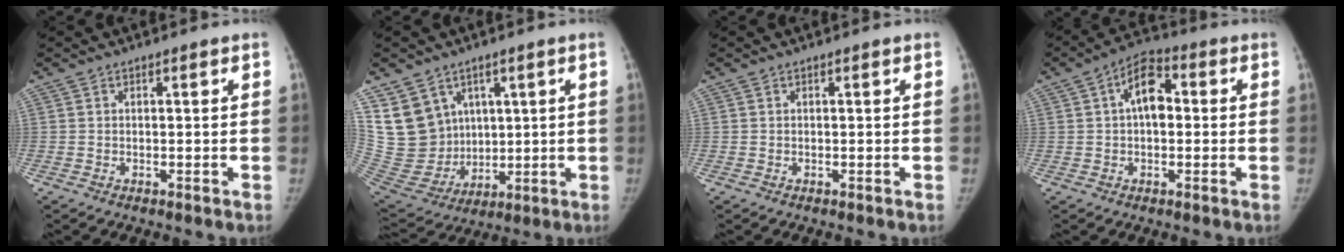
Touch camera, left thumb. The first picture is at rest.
{"total": 14.9, "force": [6.8, 12.0, 5.5], "torque": [-0.085, -0.017, 0.160]}
{"total": 0.0}
{"total": 7.9, "force": [0.9, 4.8, 6.2], "torque": [-0.086, 0.020, 0.001]}